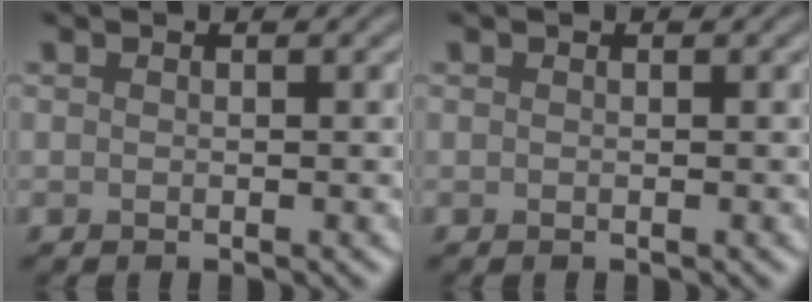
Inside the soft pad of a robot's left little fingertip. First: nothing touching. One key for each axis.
{"total": 0.0}